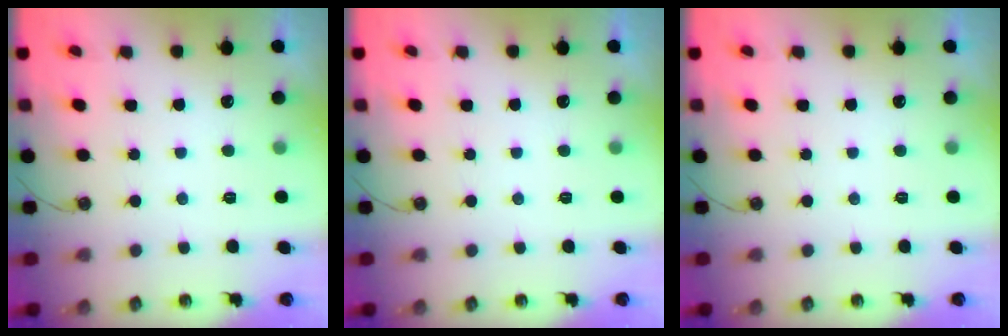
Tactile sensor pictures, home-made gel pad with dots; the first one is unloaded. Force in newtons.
{"total": 0.0}
{"total": 0.0}